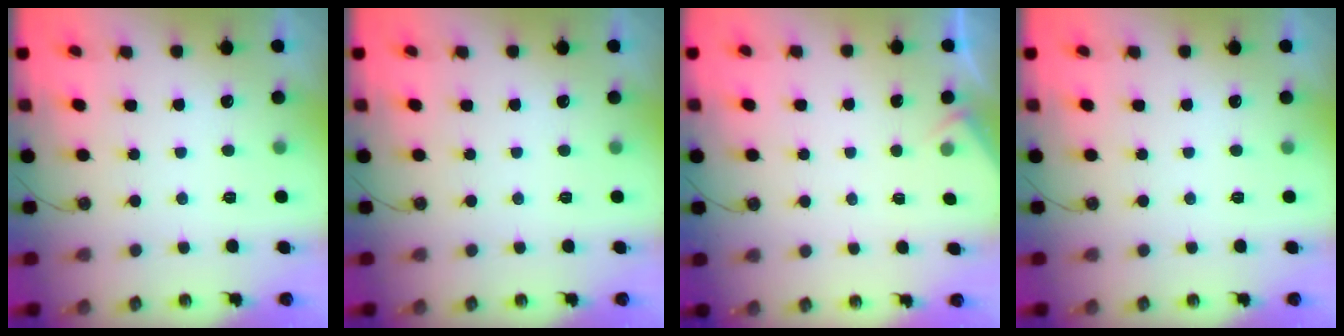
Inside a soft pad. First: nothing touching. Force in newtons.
{"total": 0.0}
{"total": 2.5, "press": 2.4, "slide": 0.4}
{"total": 0.0}